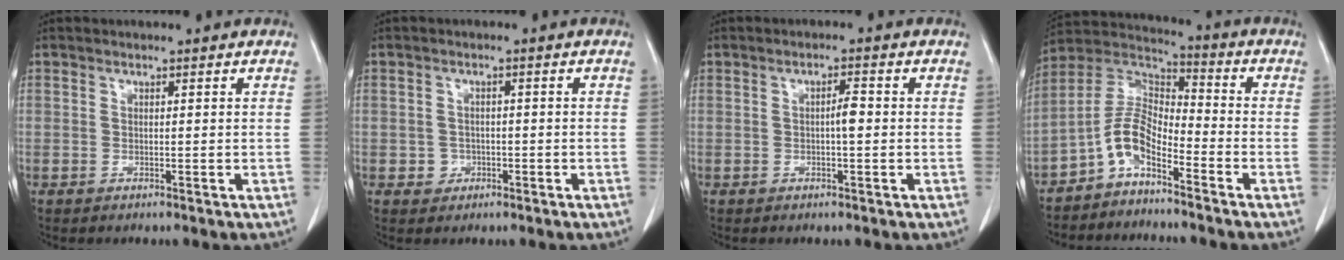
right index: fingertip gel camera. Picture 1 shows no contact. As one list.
[{"total": 2.0, "force": [-0.7, 1.9, 0.3], "torque": [0.001, 0.009, -0.007]}, {"total": 2.0, "force": [-0.1, 0.2, 2.0], "torque": [-0.035, 0.003, -0.002]}, {"total": 7.5, "force": [-4.6, 2.7, 5.4], "torque": [-0.115, 0.027, -0.095]}]